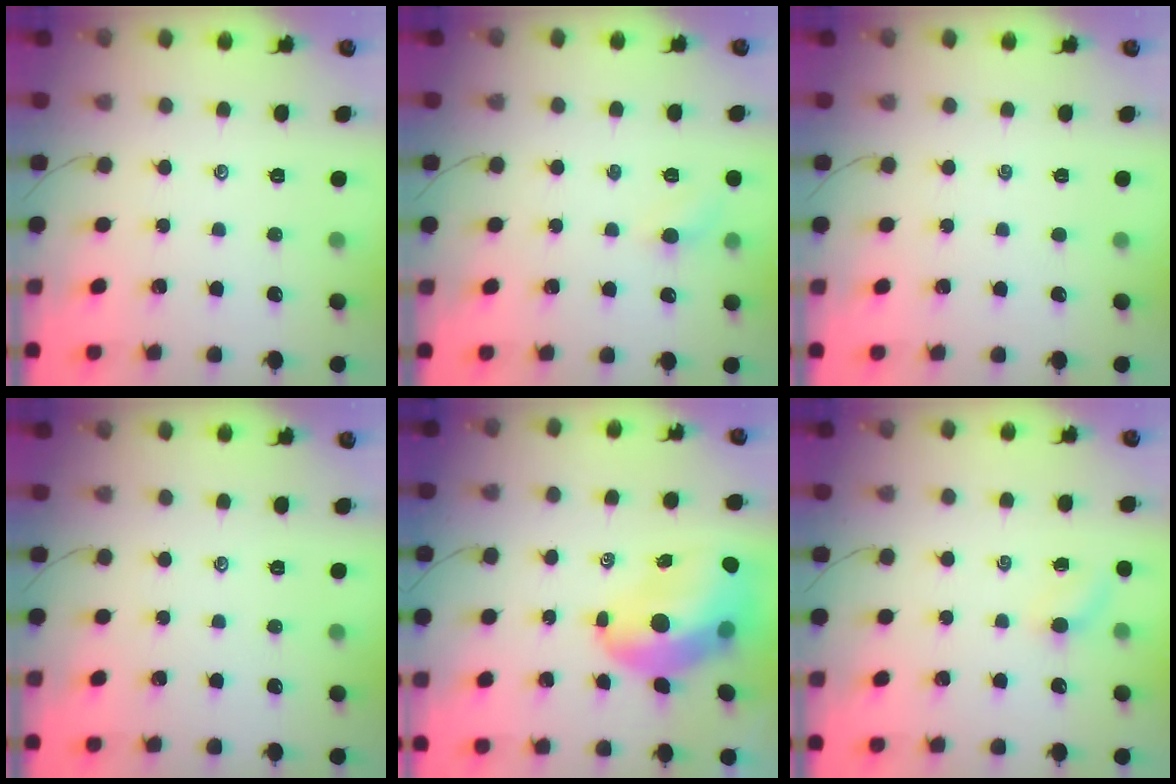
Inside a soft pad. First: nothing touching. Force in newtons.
{"total": 4.5, "press": 4.3, "slide": 1.2}
{"total": 0.0}
{"total": 0.0}
{"total": 11.0, "press": 10.5, "slide": 3.3}
{"total": 4.1, "press": 3.9, "slide": 1.3}